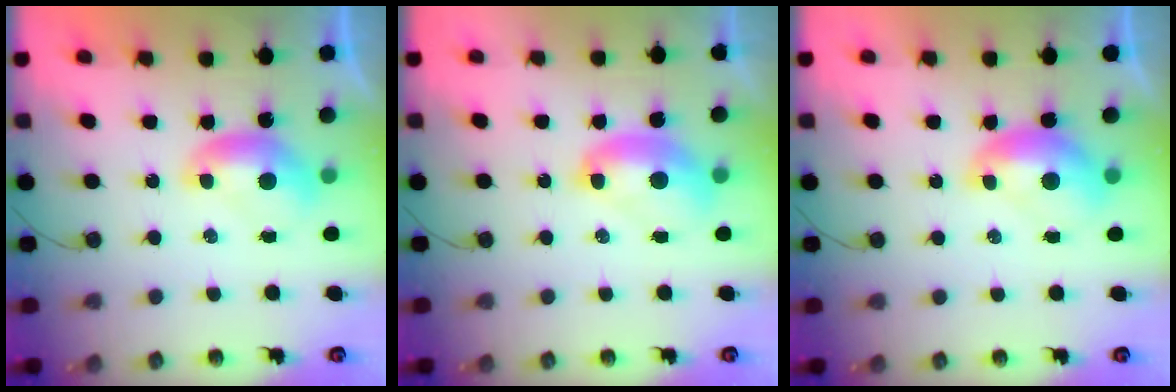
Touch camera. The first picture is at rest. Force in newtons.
{"total": 3.3, "press": 3.3, "slide": 0.2}
{"total": 1.6, "press": 1.5, "slide": 0.2}